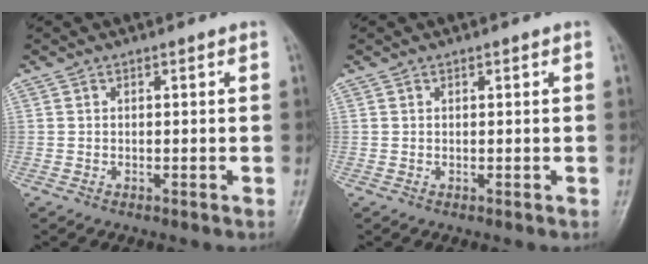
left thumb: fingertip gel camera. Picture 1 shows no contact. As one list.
[{"total": 0.0}]